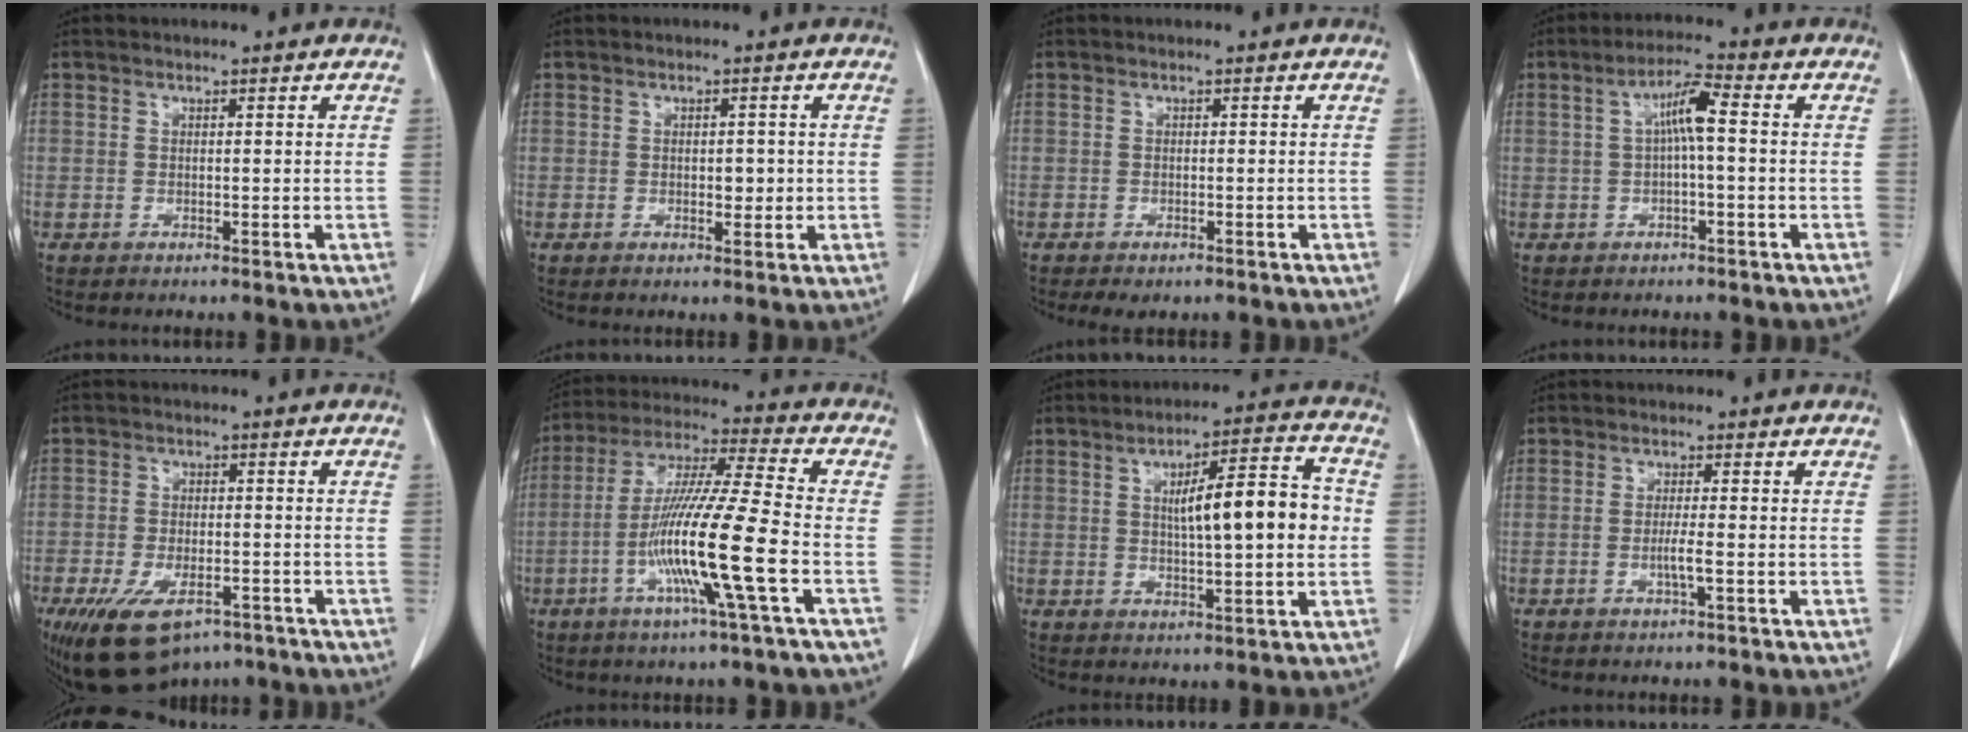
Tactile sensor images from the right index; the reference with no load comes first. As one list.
[{"total": 2.2, "force": [-0.1, 1.3, 1.8], "torque": [-0.023, 0.000, 0.002]}, {"total": 2.5, "force": [-1.7, 1.2, 1.3], "torque": [-0.018, -0.003, -0.019]}, {"total": 5.1, "force": [0.4, 0.5, 5.1], "torque": [-0.093, 0.017, 0.007]}, {"total": 11.0, "force": [-7.1, 5.2, 6.6], "torque": [-0.120, -0.007, -0.109]}, {"total": 15.8, "force": [-4.6, -1.1, 15.0], "torque": [-0.292, -0.013, -0.095]}, {"total": 12.0, "force": [1.0, 2.1, 11.8], "torque": [-0.177, 0.025, 0.015]}, {"total": 2.3, "force": [-0.7, -0.3, 2.2], "torque": [-0.043, -0.003, -0.013]}]